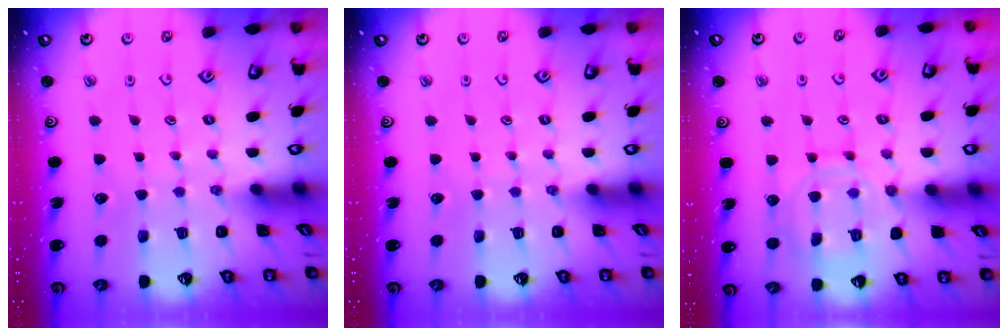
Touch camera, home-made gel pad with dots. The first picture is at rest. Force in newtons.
{"total": 0.0}
{"total": 12.1, "press": 12.0, "slide": 0.9}